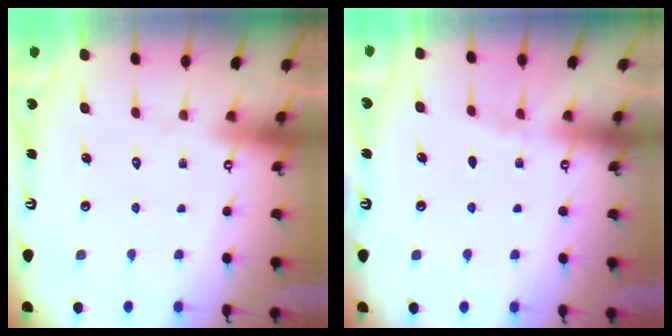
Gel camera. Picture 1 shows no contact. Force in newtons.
{"total": 4.1, "press": 3.4, "slide": 2.4}